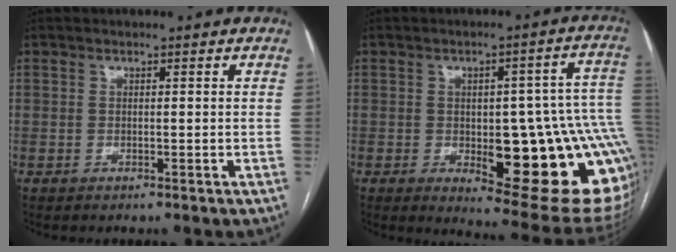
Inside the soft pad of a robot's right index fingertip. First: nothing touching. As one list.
[{"total": 23.0, "force": [-4.8, 6.2, 21.6], "torque": [-0.178, 0.016, -0.039]}]